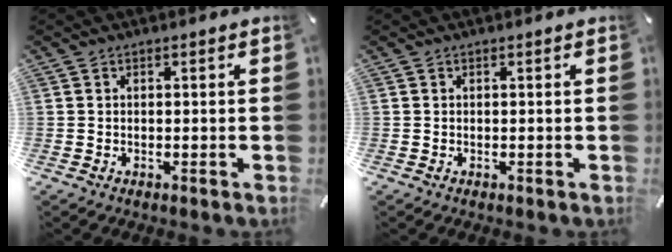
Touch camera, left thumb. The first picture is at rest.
{"total": 0.0}